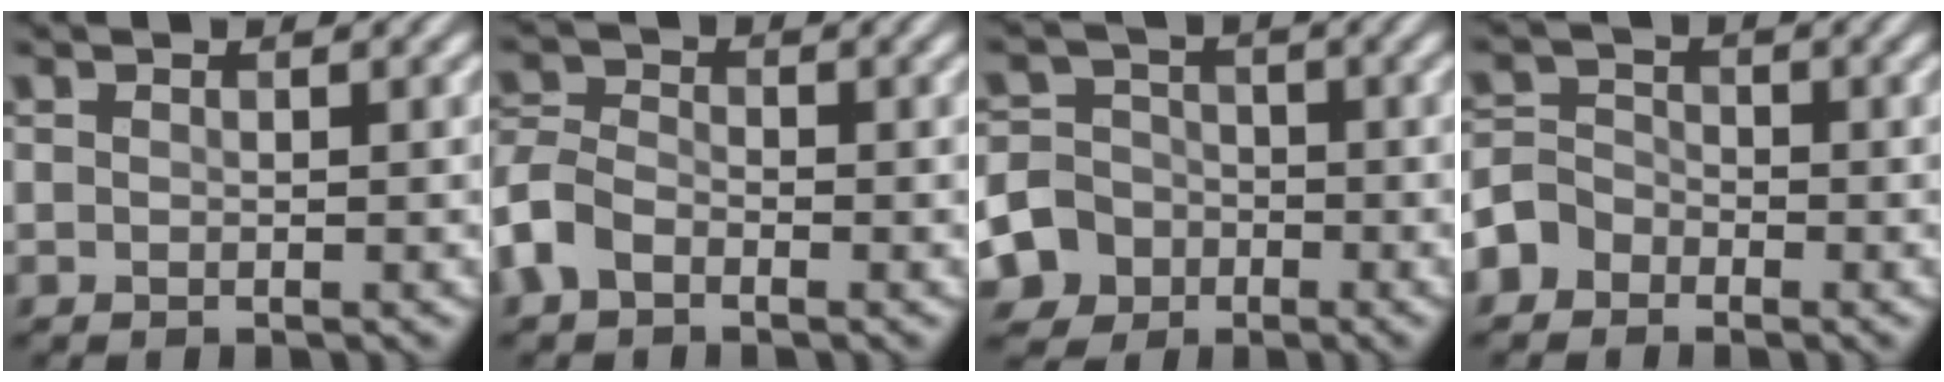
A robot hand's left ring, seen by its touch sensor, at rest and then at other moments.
{"total": 3.5, "force": [-1.9, 2.2, 2.0], "torque": [-0.046, 0.006, -0.053]}
{"total": 7.1, "force": [-3.5, 6.0, 1.2], "torque": [-0.018, -0.012, -0.086]}
{"total": 2.6, "force": [-1.7, 2.0, 0.5], "torque": [-0.006, 0.007, -0.044]}